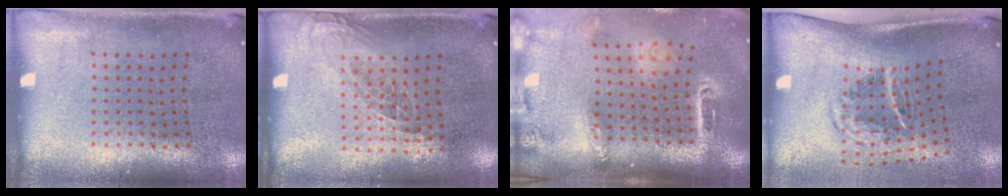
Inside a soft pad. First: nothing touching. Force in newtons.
{"total": 1.1, "press": 0.9, "slide": 0.5}
{"total": 2.7, "press": 1.9, "slide": 1.8}
{"total": 2.1, "press": 1.2, "slide": 1.7}